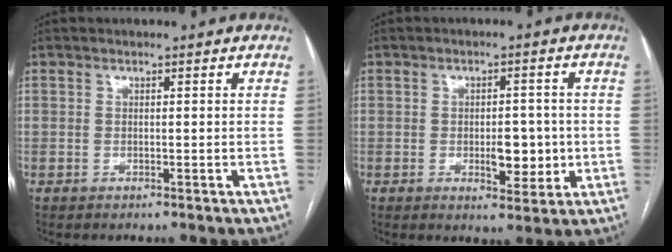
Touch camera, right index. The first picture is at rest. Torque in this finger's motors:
{"motor_torque": [0.69, 0.75, 0.10, 0.03]}